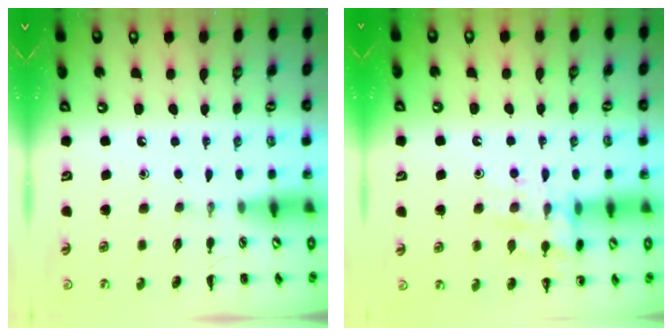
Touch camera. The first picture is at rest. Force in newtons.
{"total": 13.3, "press": 13.2, "slide": 1.8}